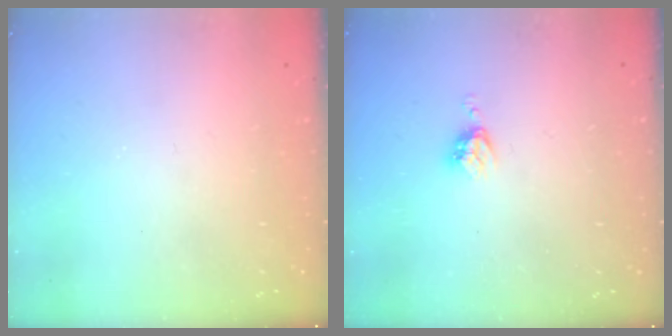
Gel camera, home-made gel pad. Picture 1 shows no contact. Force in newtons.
{"total": 3.6, "press": 3.6, "slide": 0.2}